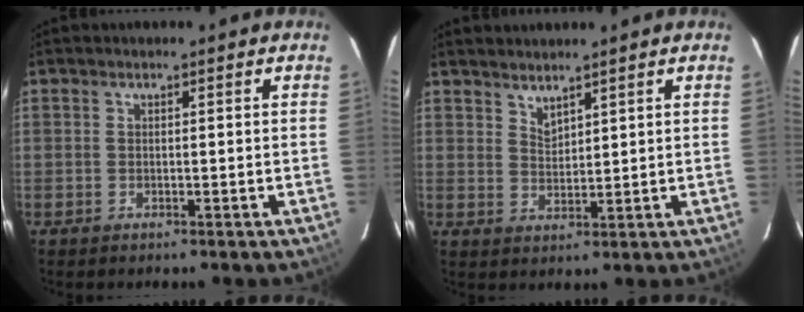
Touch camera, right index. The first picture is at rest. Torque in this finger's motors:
{"motor_torque": [-0.20, -0.02, 0.02, 0.00]}